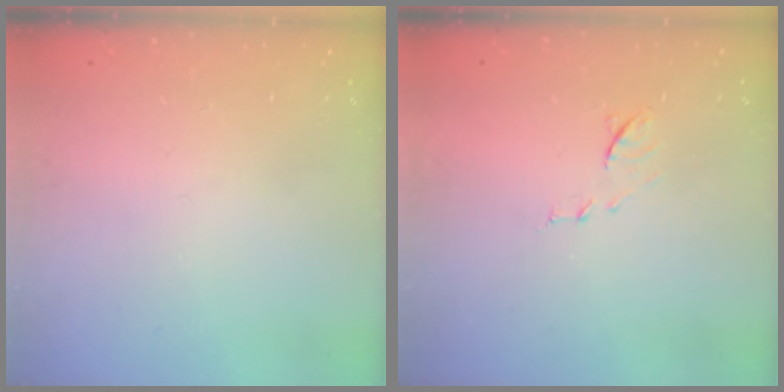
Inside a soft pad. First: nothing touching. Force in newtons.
{"total": 7.9, "press": 7.9, "slide": 0.7}